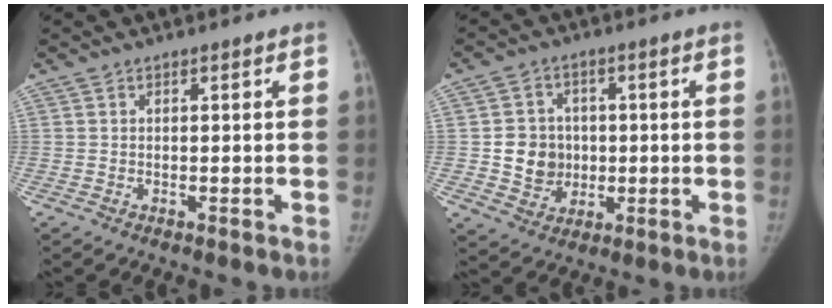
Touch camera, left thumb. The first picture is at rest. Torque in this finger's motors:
{"motor_torque": [-0.08, 0.11, 0.07, -0.08, 0.01]}